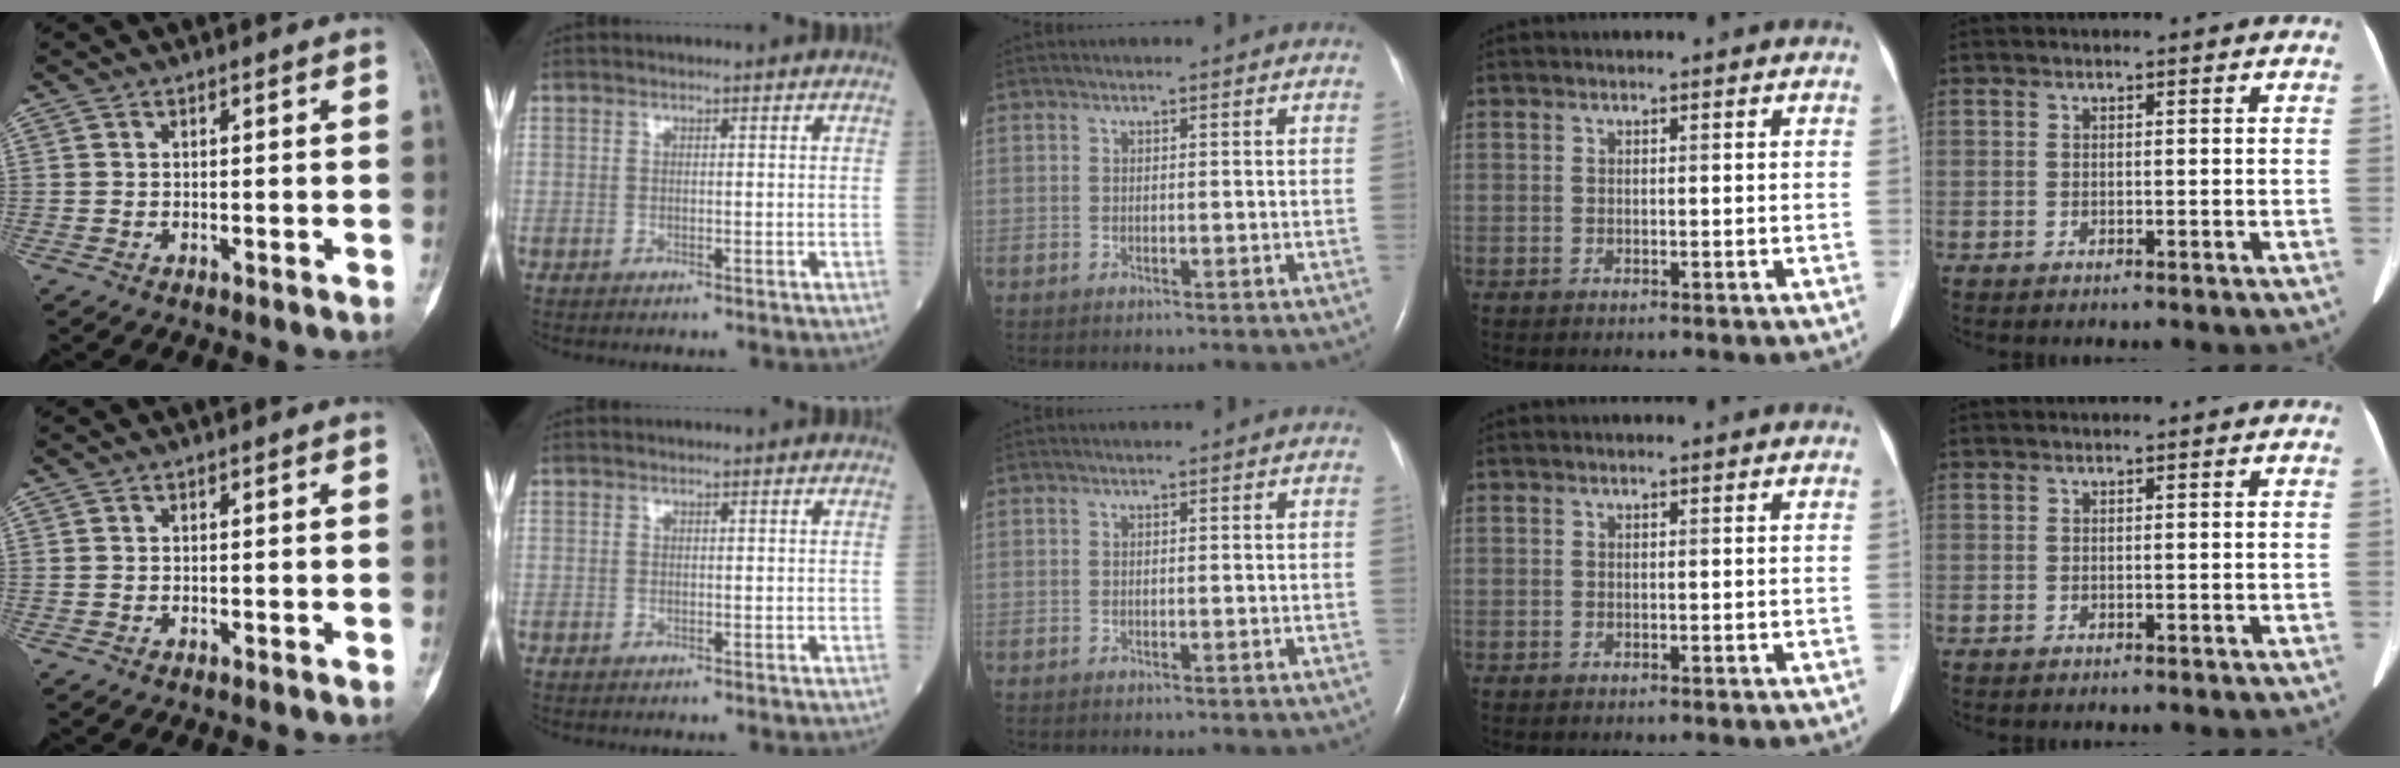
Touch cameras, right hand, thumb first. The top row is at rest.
{}